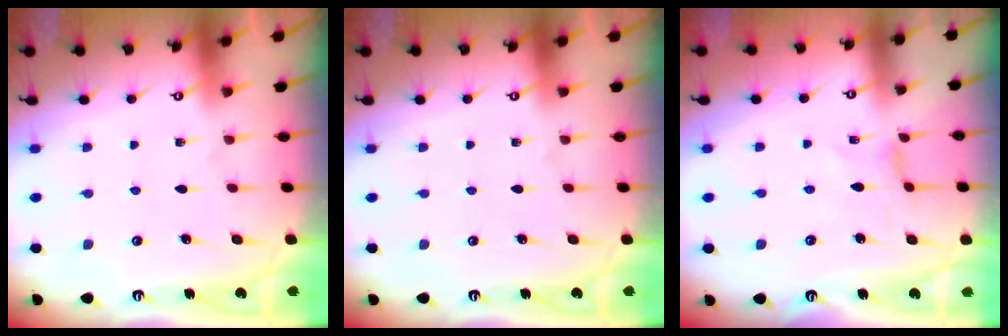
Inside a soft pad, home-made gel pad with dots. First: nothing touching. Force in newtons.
{"total": 0.0}
{"total": 0.0}